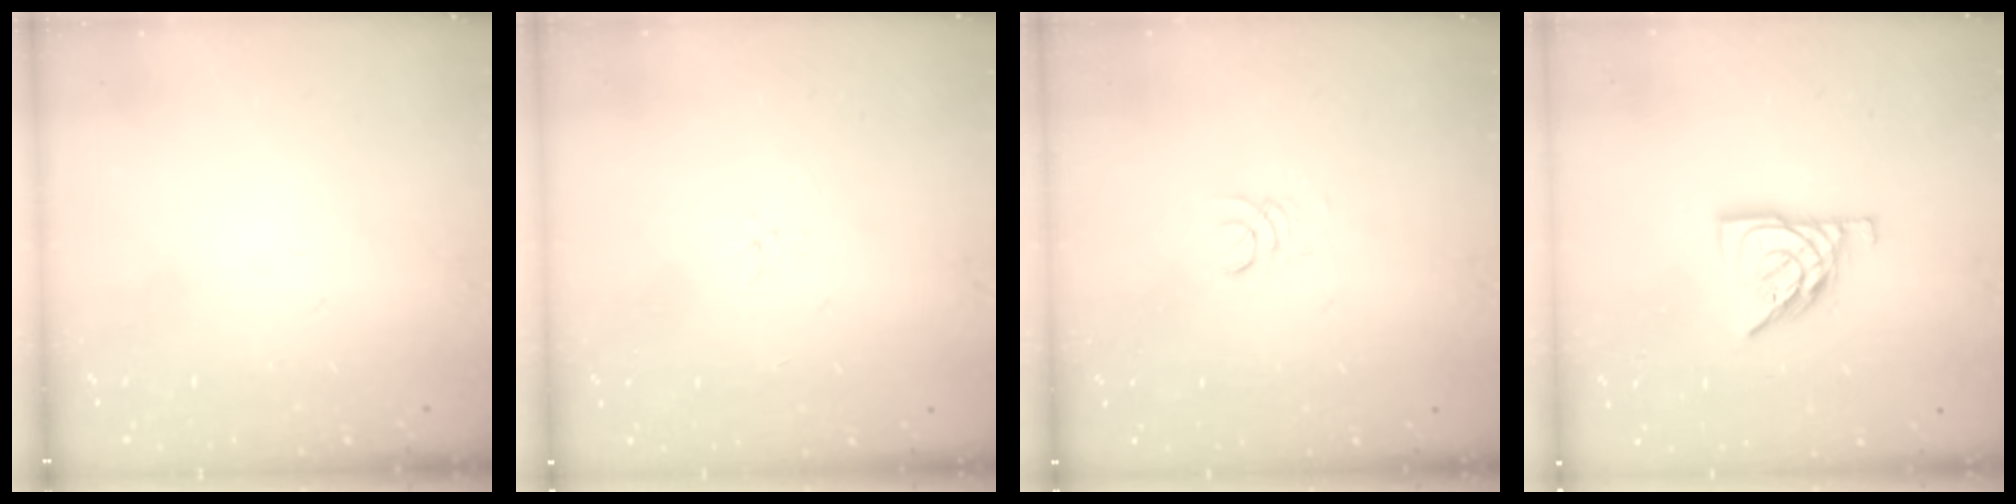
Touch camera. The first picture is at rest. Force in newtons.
{"total": 1.5, "press": 1.5, "slide": 0.2}
{"total": 2.0, "press": 2.0, "slide": 0.2}
{"total": 10.3, "press": 10.2, "slide": 0.8}